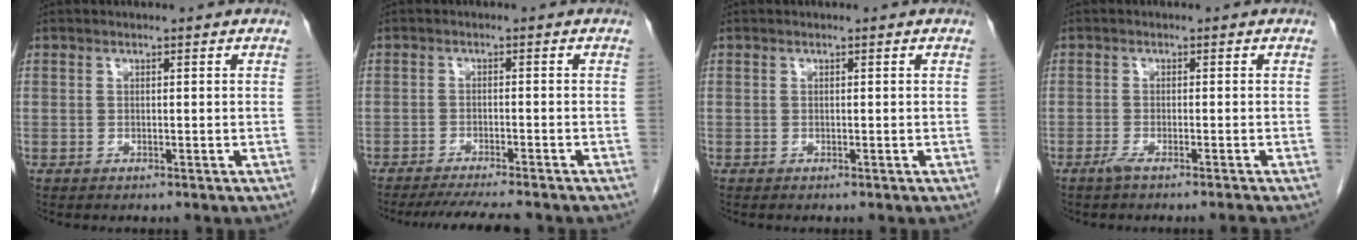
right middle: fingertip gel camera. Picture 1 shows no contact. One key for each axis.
{"total": 7.7, "fx": -6.9, "fy": 0.3, "fz": 3.4, "tx": -0.045, "ty": -0.017, "tz": -0.106}
{"total": 0.0}
{"total": 2.3, "fx": -1.9, "fy": -0.4, "fz": 1.3, "tx": -0.025, "ty": -0.002, "tz": -0.037}